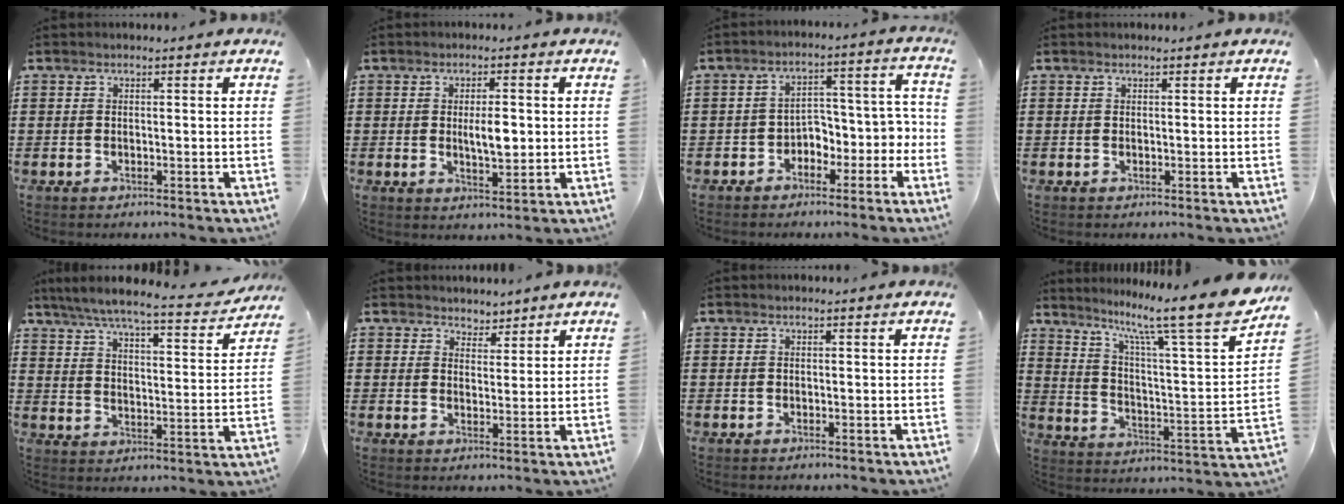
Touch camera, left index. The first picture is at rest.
{"total": 4.7, "force": [0.3, 1.6, 4.4], "torque": [-0.067, -0.003, 0.001]}
{"total": 4.1, "force": [-3.1, 2.5, 1.2], "torque": [-0.031, 0.007, -0.065]}
{"total": 0.0}
{"total": 6.2, "force": [5.6, 0.0, 2.5], "torque": [-0.076, -0.037, 0.093]}
{"total": 3.2, "force": [2.9, 1.4, -0.4], "torque": [-0.006, 0.001, 0.054]}
{"total": 0.0}
{"total": 12.1, "force": [10.0, 0.2, 6.9], "torque": [-0.129, -0.085, 0.149]}